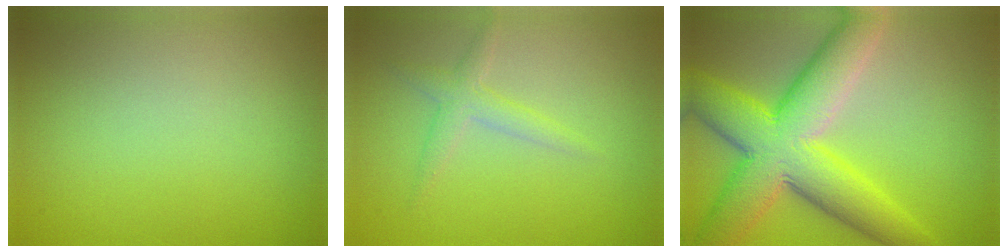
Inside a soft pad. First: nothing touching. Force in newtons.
{"total": 1.9, "press": 1.9, "slide": 0.0}
{"total": 10.6, "press": 10.6, "slide": 0.4}